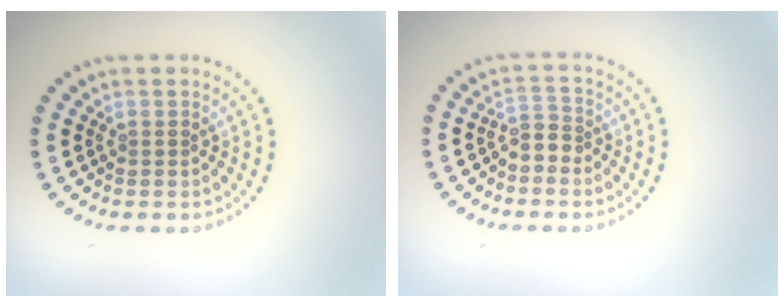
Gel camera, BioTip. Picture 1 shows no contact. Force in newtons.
{"total": 1.9, "press": 1.6, "slide": 1.1}